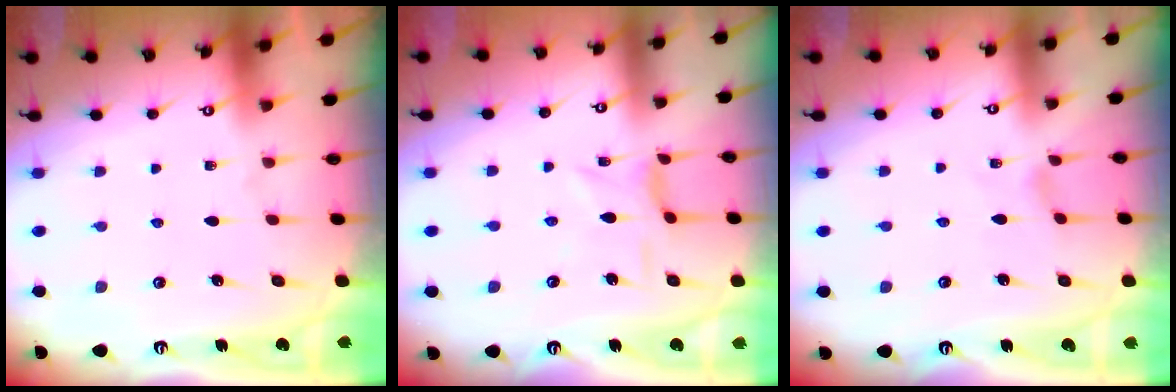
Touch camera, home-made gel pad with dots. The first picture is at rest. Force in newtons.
{"total": 1.8, "press": 1.7, "slide": 0.4}
{"total": 0.0}